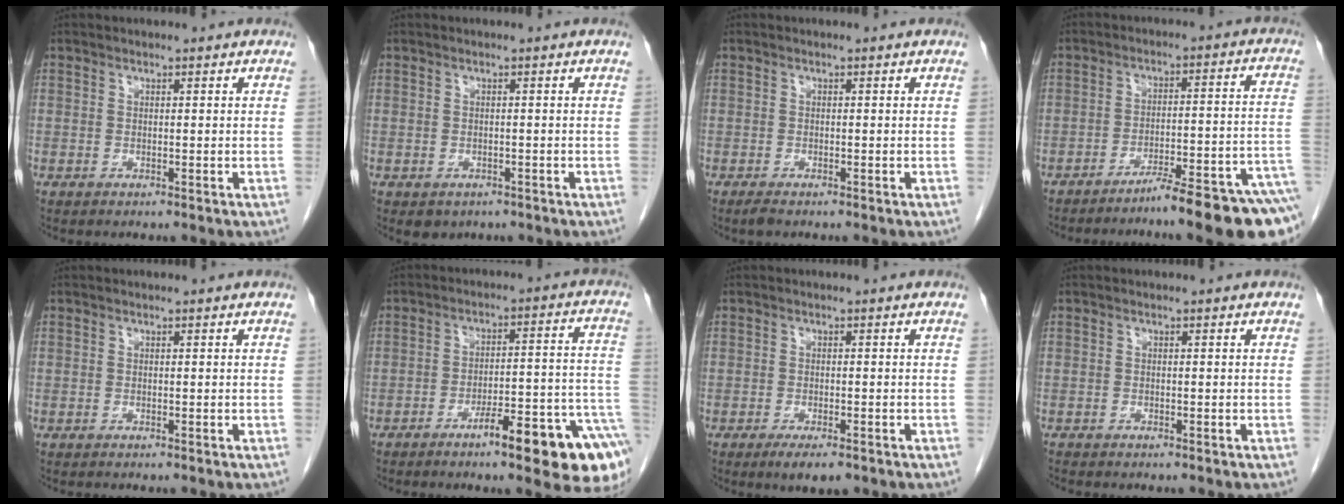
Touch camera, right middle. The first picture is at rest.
{"total": 2.6, "force": [-1.7, 1.8, 0.7], "torque": [-0.007, 0.001, -0.016]}
{"total": 1.1, "force": [-0.8, 0.2, 0.6], "torque": [-0.019, -0.004, -0.015]}
{"total": 13.9, "force": [-10.3, -0.5, 9.3], "torque": [-0.071, 0.025, -0.149]}
{"total": 0.0}
{"total": 15.0, "force": [-8.5, 1.8, 12.3], "torque": [-0.088, 0.033, -0.110]}
{"total": 3.9, "force": [-2.6, 1.0, 2.8], "torque": [-0.042, -0.006, -0.036]}
{"total": 0.8, "force": [-0.8, 0.2, 0.2], "torque": [-0.008, -0.001, -0.014]}